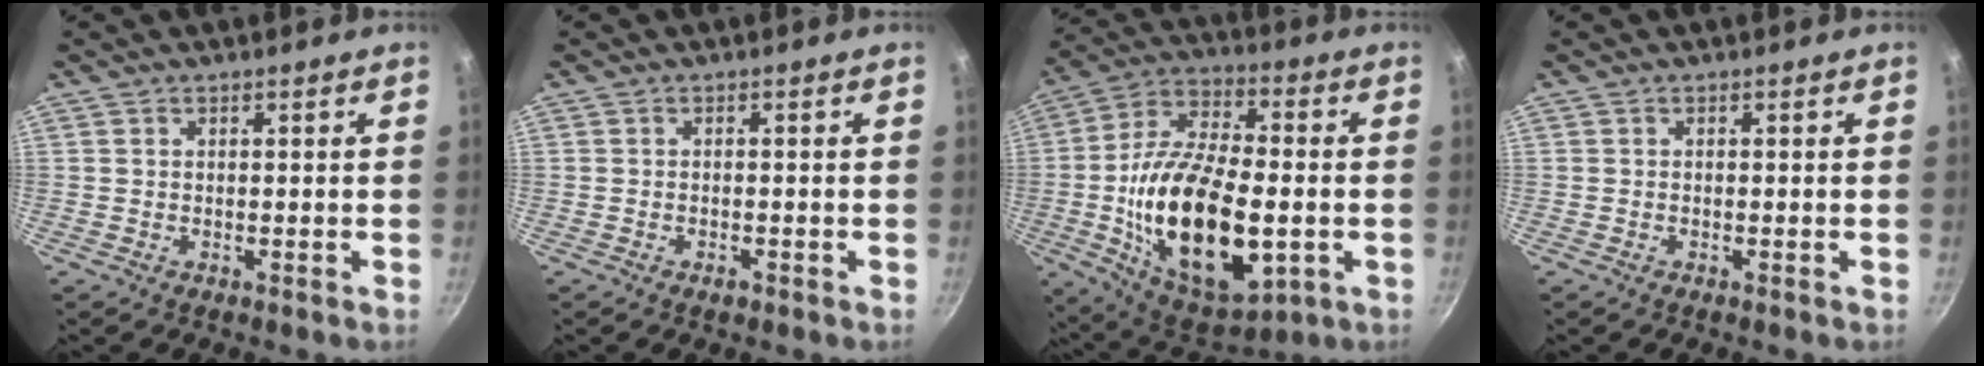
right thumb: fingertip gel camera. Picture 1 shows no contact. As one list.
[{"total": 1.3, "force": [-0.8, 0.7, 0.7], "torque": [-0.015, 0.005, -0.012]}, {"total": 26.8, "force": [-4.2, 13.6, 22.7], "torque": [-0.395, 0.018, -0.066]}, {"total": 0.0}]